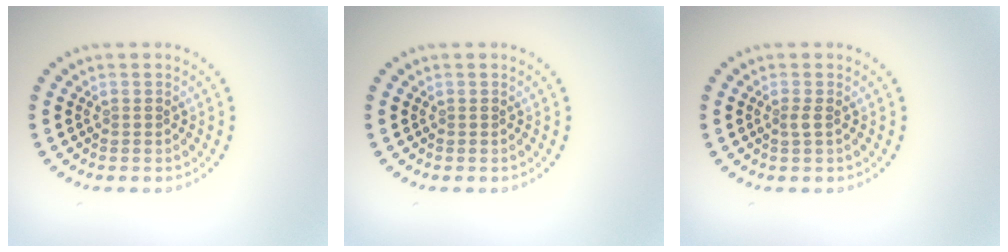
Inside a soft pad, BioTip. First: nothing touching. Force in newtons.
{"total": 0.0}
{"total": 0.9, "press": 0.6, "slide": 0.6}